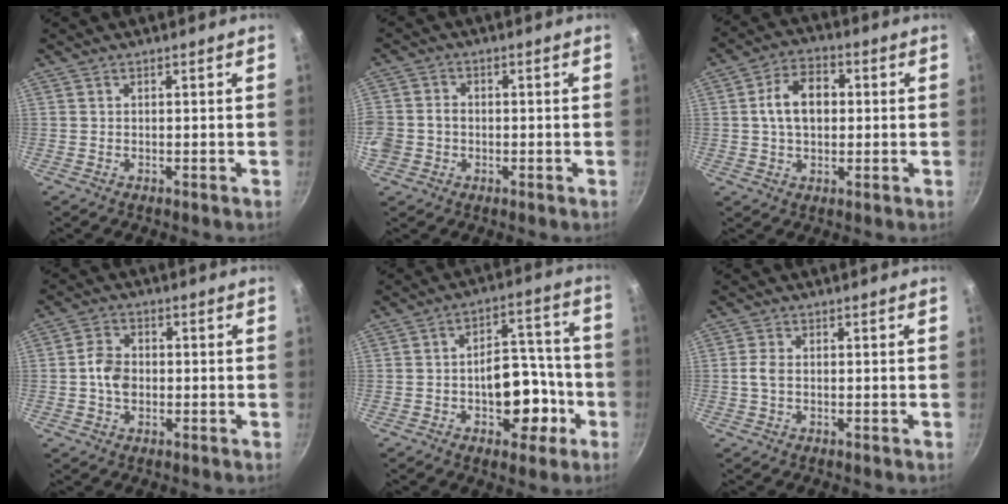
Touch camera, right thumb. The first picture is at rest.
{"total": 8.7, "force": [-1.5, 7.8, 3.8], "torque": [-0.092, 0.022, -0.034]}
{"total": 9.6, "force": [1.0, 6.5, 7.0], "torque": [-0.097, 0.019, 0.008]}
{"total": 5.5, "force": [-0.6, 4.1, 3.6], "torque": [-0.056, 0.016, -0.017]}
{"total": 12.8, "force": [-4.1, 8.2, 9.0], "torque": [-0.071, 0.050, -0.051]}
{"total": 2.4, "force": [-0.2, 1.4, 1.9], "torque": [-0.041, 0.008, -0.006]}